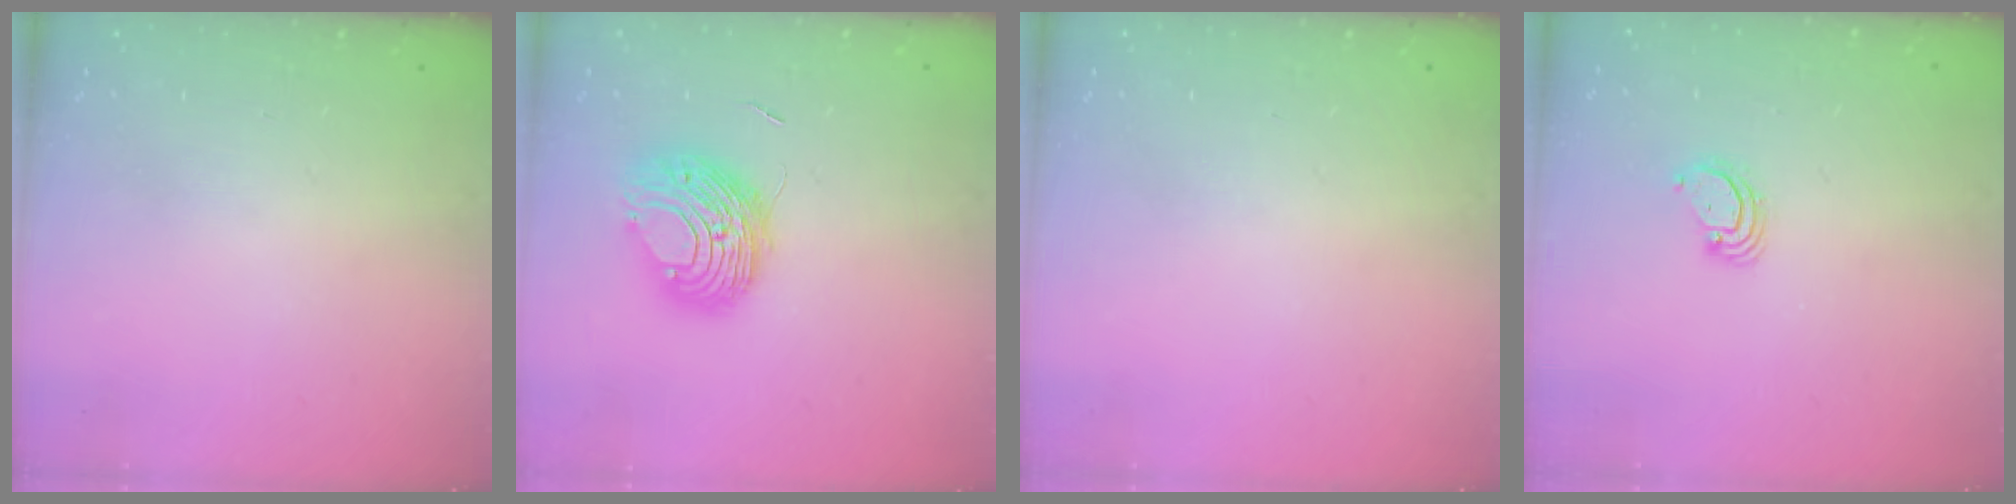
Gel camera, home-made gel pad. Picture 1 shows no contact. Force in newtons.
{"total": 9.8, "press": 9.7, "slide": 1.2}
{"total": 0.0}
{"total": 2.9, "press": 2.9, "slide": 0.3}